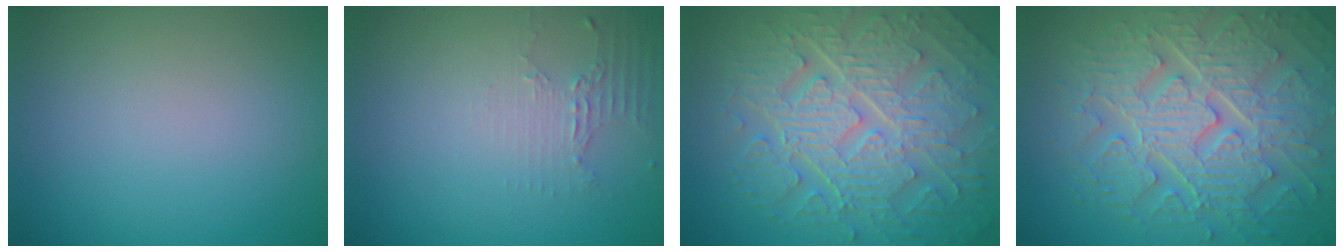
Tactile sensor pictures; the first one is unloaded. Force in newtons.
{"total": 1.9, "press": 1.4, "slide": 1.3}
{"total": 10.2, "press": 6.9, "slide": 7.5}
{"total": 9.6, "press": 7.0, "slide": 6.6}